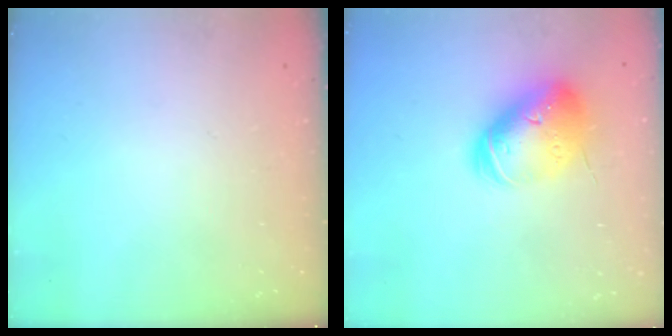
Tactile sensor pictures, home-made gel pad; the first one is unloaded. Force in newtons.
{"total": 18.2, "press": 18.0, "slide": 2.6}